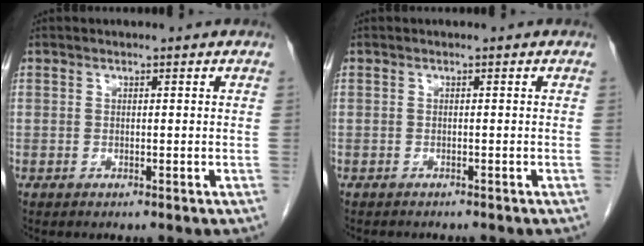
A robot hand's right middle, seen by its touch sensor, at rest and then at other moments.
{"total": 1.8, "force": [-1.7, 0.5, 0.5], "torque": [-0.014, -0.005, -0.019]}